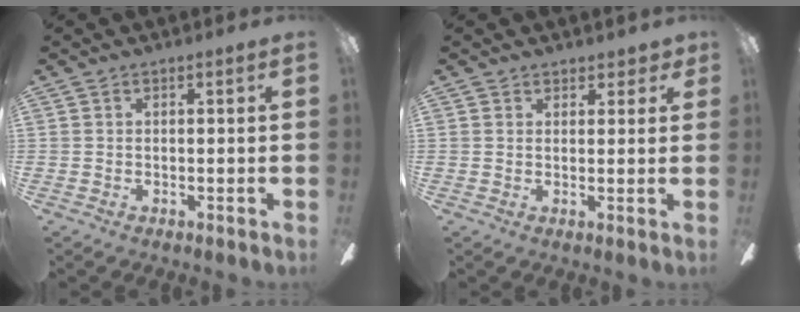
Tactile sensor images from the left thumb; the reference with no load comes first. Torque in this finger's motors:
{"motor_torque": [-0.18, 0.08, -0.28, -0.33, -0.02]}